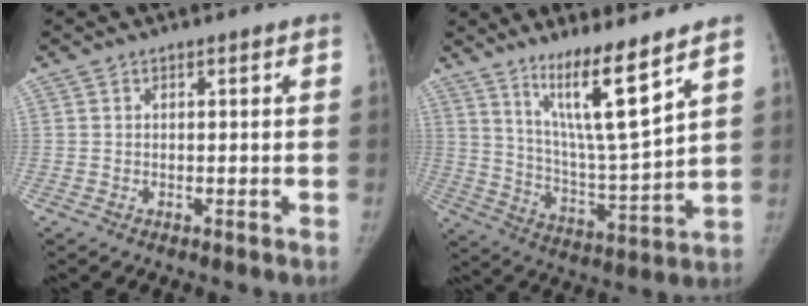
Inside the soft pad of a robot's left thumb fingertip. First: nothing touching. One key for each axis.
{"total": 13.7, "fx": 9.2, "fy": 0.7, "fz": 10.1, "tx": -0.172, "ty": -0.079, "tz": 0.173}